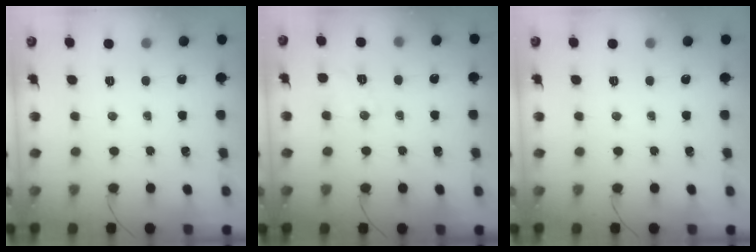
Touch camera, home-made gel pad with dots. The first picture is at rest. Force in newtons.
{"total": 2.7, "press": 2.3, "slide": 1.5}
{"total": 0.0}